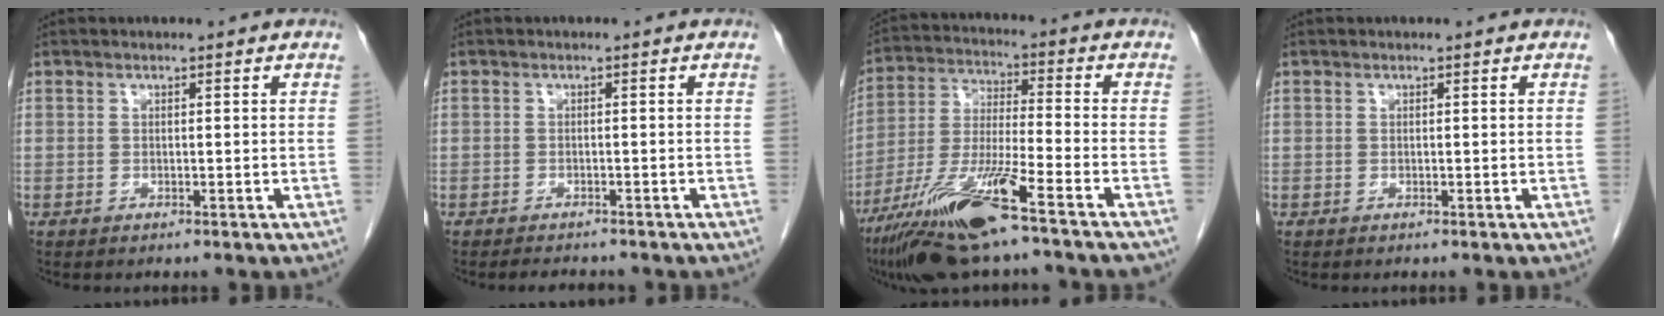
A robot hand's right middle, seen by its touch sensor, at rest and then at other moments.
{"total": 2.6, "force": [-2.4, 0.8, 0.7], "torque": [-0.014, -0.007, -0.032]}
{"total": 16.4, "force": [-10.4, 1.0, 12.7], "torque": [-0.254, -0.039, -0.189]}
{"total": 0.0}